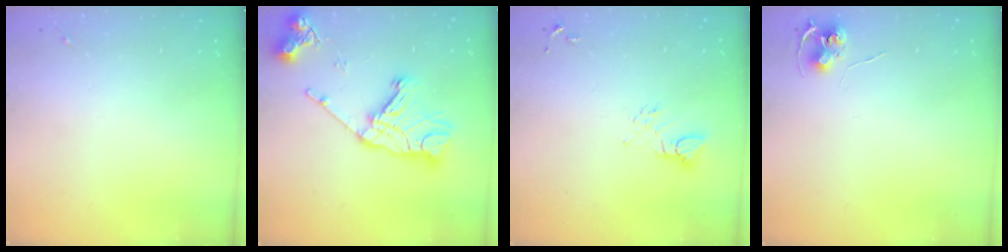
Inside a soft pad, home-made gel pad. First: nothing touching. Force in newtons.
{"total": 18.6, "press": 18.5, "slide": 1.4}
{"total": 3.8, "press": 3.8, "slide": 0.3}
{"total": 6.9, "press": 6.9, "slide": 0.5}